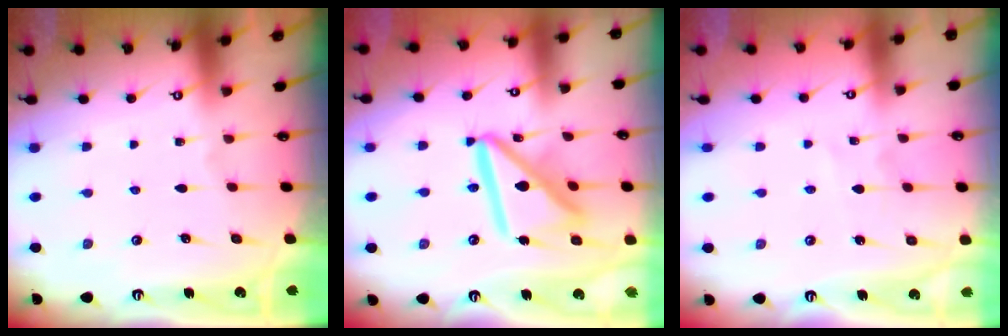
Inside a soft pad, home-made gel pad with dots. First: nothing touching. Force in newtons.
{"total": 16.4, "press": 16.3, "slide": 1.7}
{"total": 2.6, "press": 2.6, "slide": 0.3}